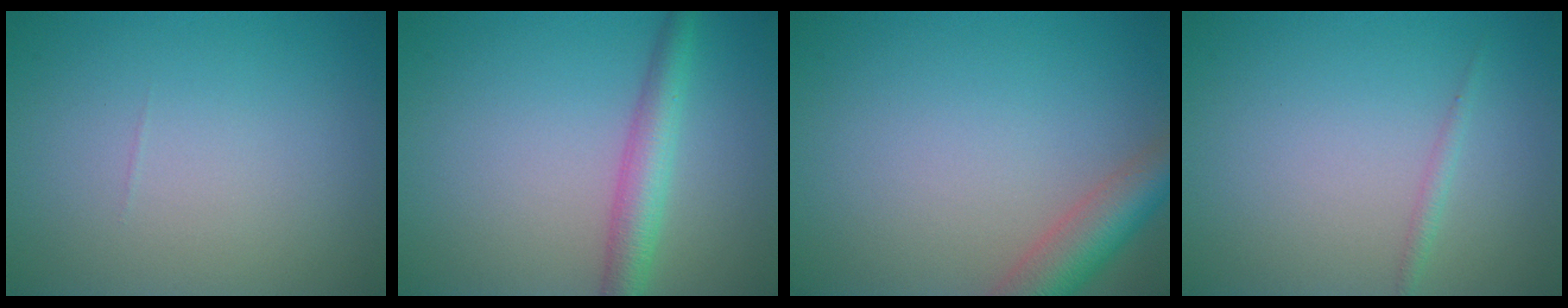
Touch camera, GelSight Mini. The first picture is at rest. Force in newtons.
{"total": 3.6, "press": 3.6, "slide": 0.2}
{"total": 4.8, "press": 4.8, "slide": 0.3}
{"total": 0.9, "press": 0.9, "slide": 0.1}